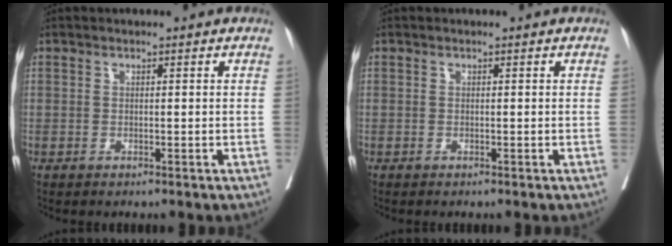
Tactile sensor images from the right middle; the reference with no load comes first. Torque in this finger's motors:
{"motor_torque": [-0.02, 0.00, 0.00, 0.00]}